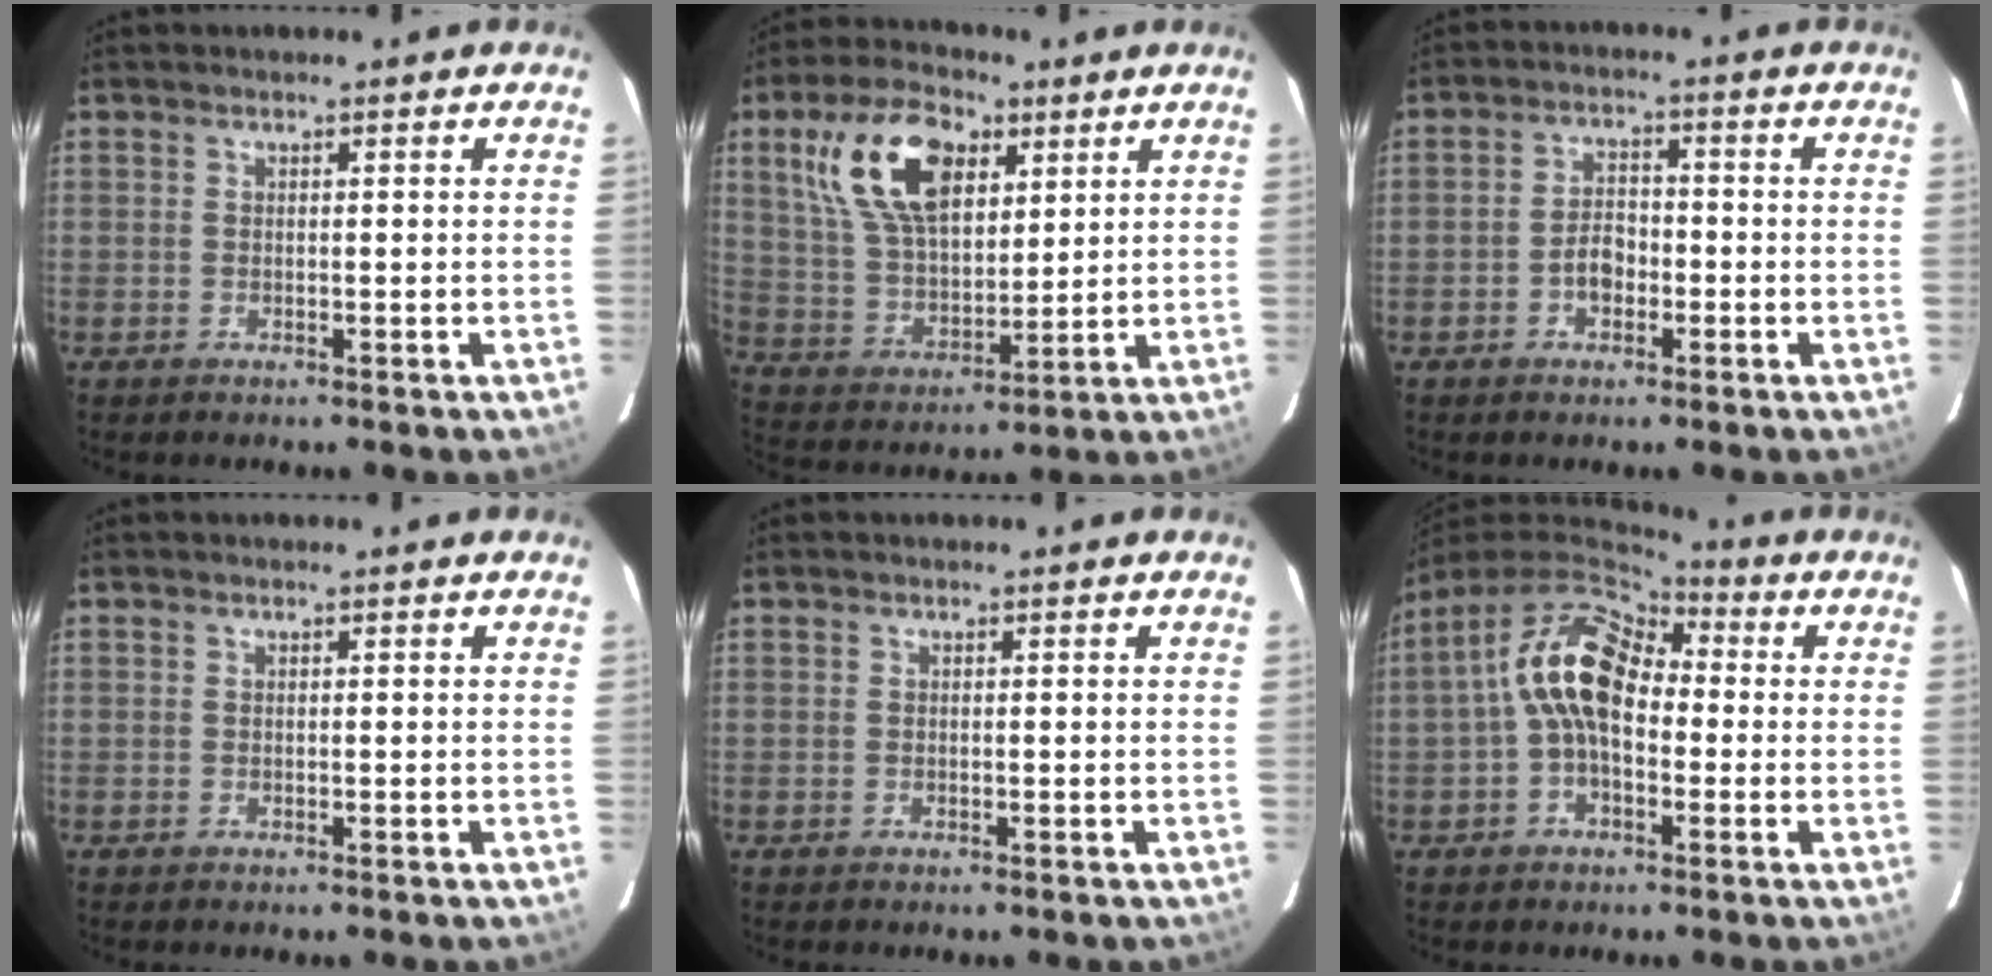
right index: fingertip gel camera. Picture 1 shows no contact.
{"total": 16.7, "force": [7.2, 9.0, 12.1], "torque": [-0.235, 0.028, 0.144]}
{"total": 4.1, "force": [-1.8, 2.7, 2.6], "torque": [-0.050, 0.009, -0.029]}
{"total": 0.0}
{"total": 0.0}
{"total": 12.0, "force": [0.1, 7.4, 9.5], "torque": [-0.175, 0.029, -0.007]}